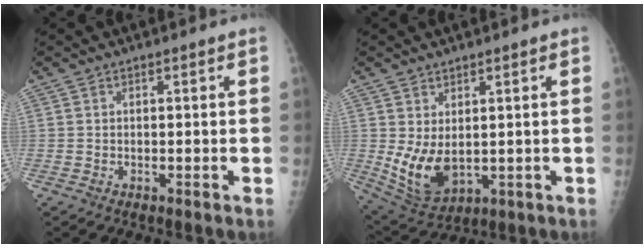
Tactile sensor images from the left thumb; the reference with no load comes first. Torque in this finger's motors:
{"motor_torque": [0.22, 0.33, 1.05, 0.09, 0.08]}